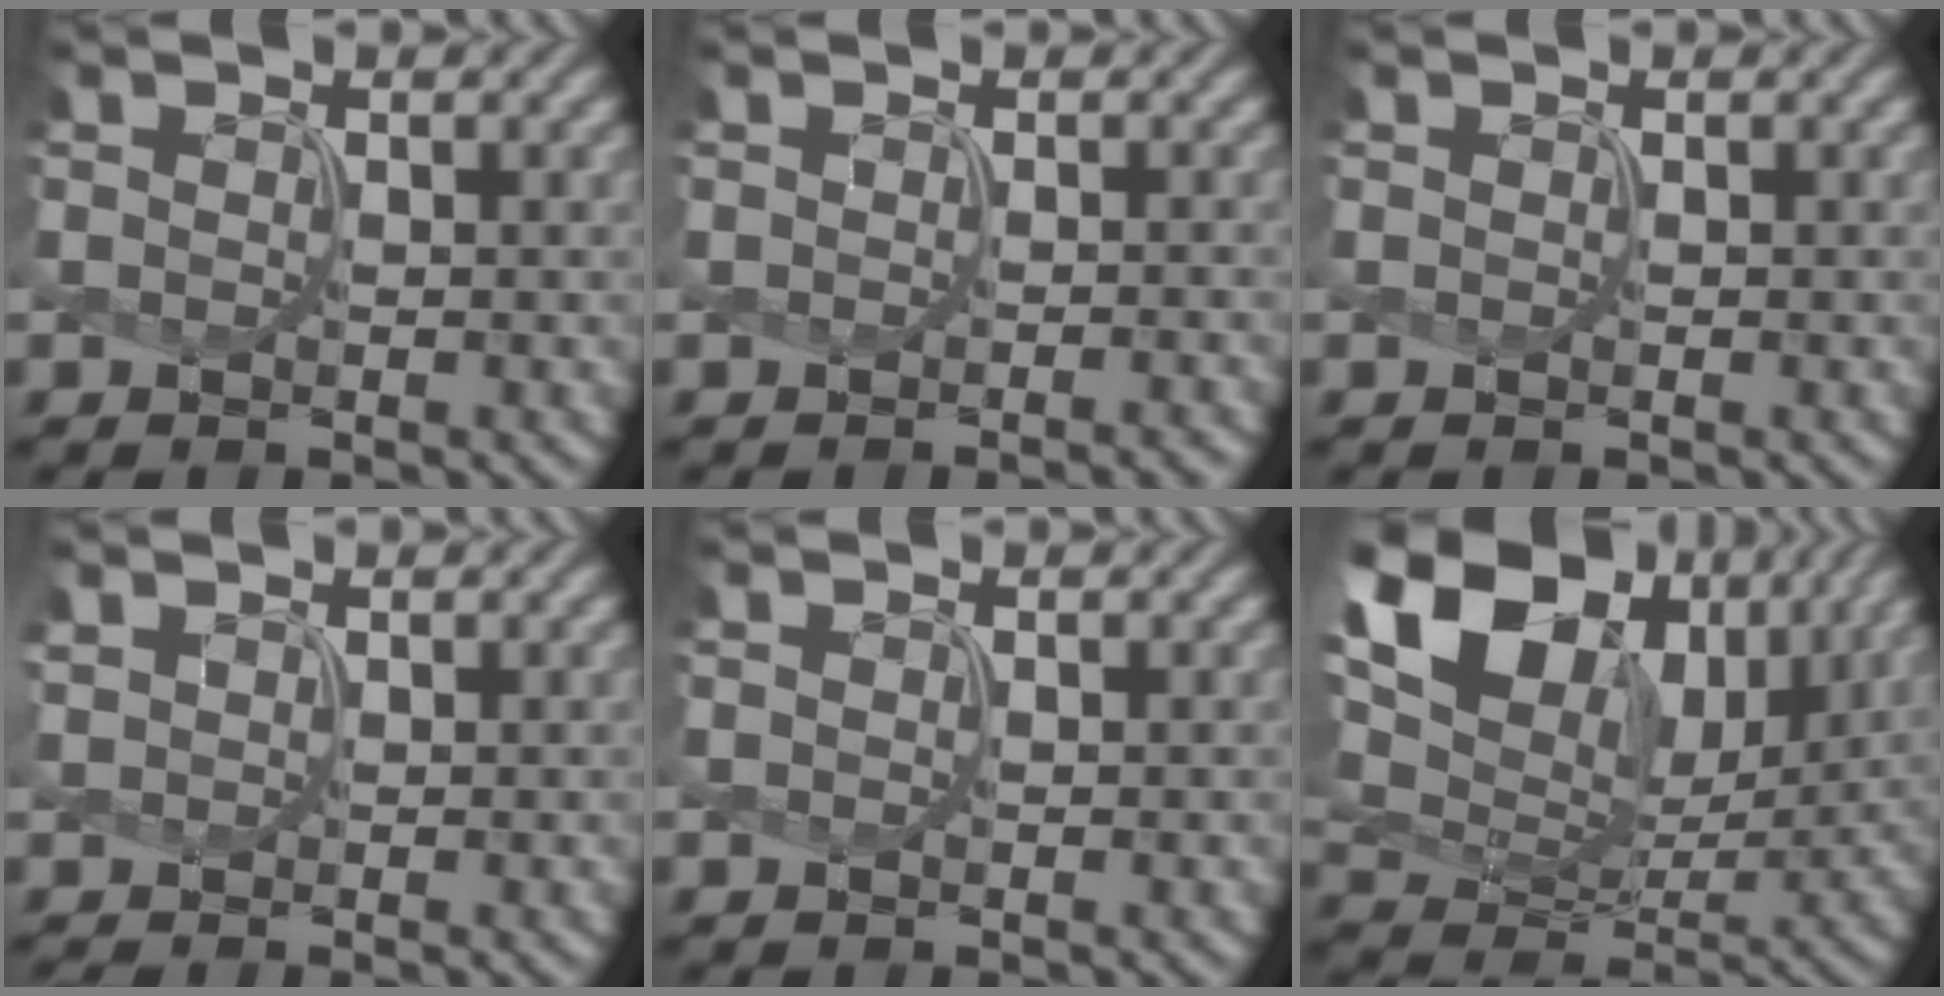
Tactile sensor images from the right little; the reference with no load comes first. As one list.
[{"total": 1.0, "force": [-0.7, 0.2, 0.6], "torque": [0.002, -0.007, -0.011]}, {"total": 0.0}, {"total": 0.0}, {"total": 0.0}, {"total": 15.0, "force": [6.7, 9.9, 9.2], "torque": [-0.197, 0.028, 0.115]}]